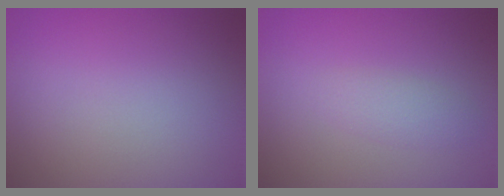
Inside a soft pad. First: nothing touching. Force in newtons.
{"total": 1.4, "press": 1.4, "slide": 0.1}